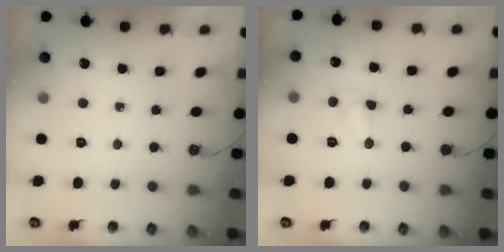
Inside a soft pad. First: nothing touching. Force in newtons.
{"total": 6.3, "press": 6.3, "slide": 0.7}